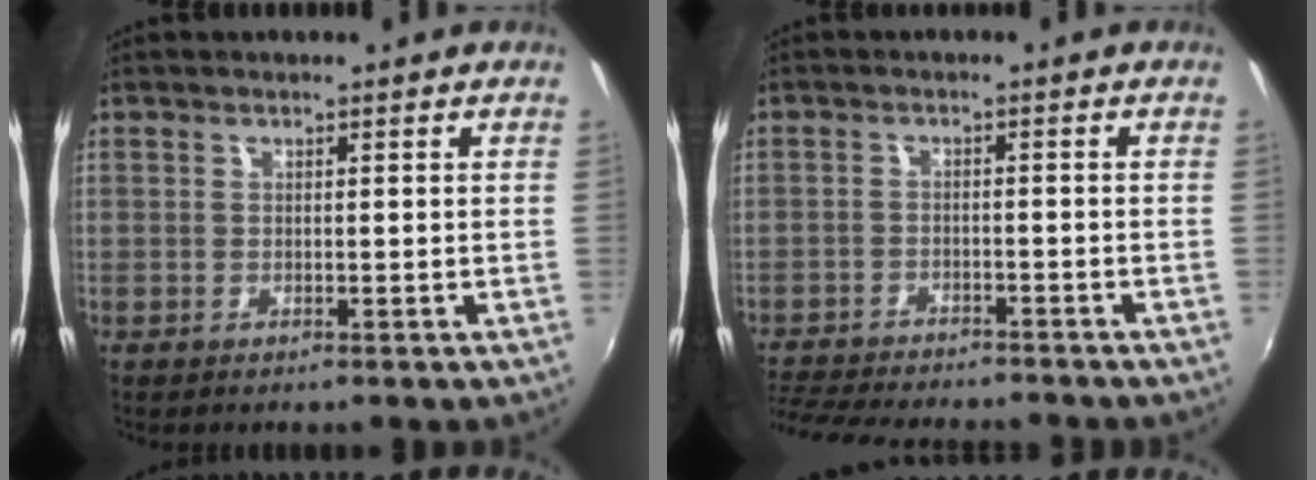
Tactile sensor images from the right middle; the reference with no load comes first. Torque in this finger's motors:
{"motor_torque": [1.01, -1.12, 0.22, 0.09]}